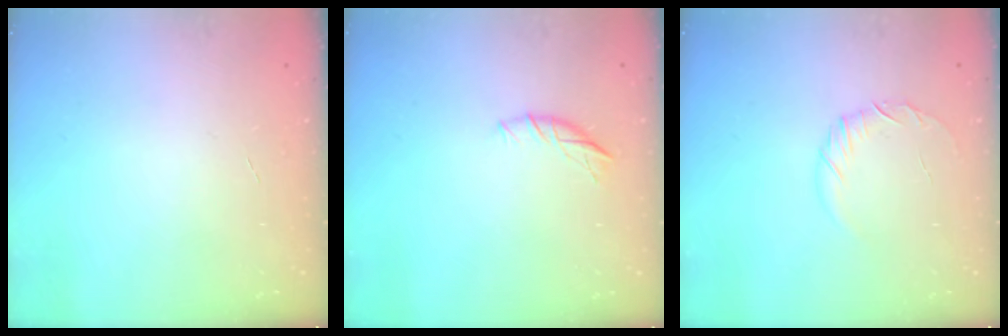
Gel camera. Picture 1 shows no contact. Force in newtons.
{"total": 5.5, "press": 5.4, "slide": 0.7}
{"total": 5.2, "press": 5.0, "slide": 1.3}